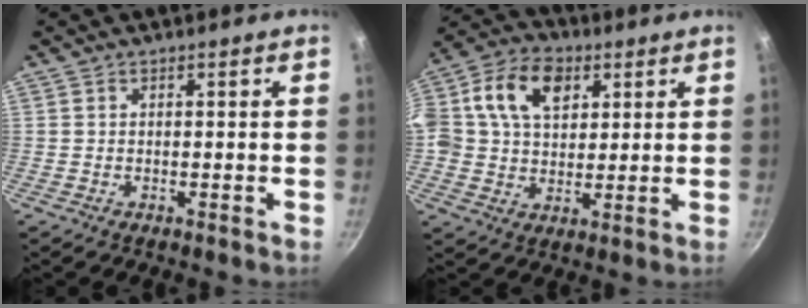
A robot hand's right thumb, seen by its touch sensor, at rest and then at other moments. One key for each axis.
{"total": 15.0, "fx": 4.6, "fy": 10.8, "fz": 9.4, "tx": -0.150, "ty": 0.011, "tz": 0.067}